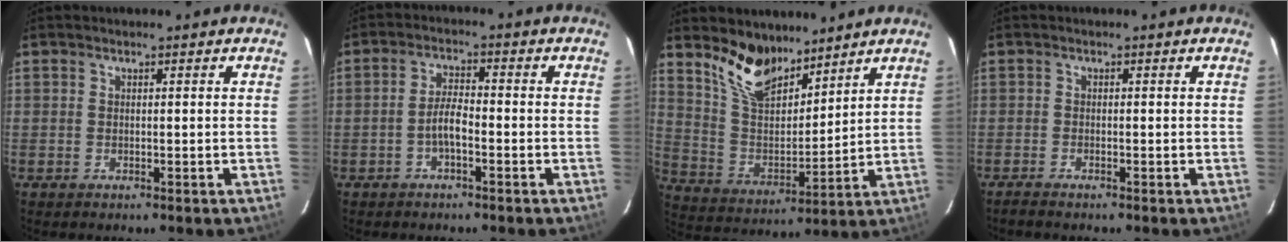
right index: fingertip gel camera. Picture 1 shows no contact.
{"total": 3.5, "force": [-1.7, 0.9, 2.9], "torque": [-0.060, 0.010, -0.033]}
{"total": 12.2, "force": [9.5, 5.1, 5.7], "torque": [-0.117, 0.005, 0.187]}
{"total": 1.4, "force": [-1.3, 0.1, 0.6], "torque": [-0.019, -0.002, -0.025]}